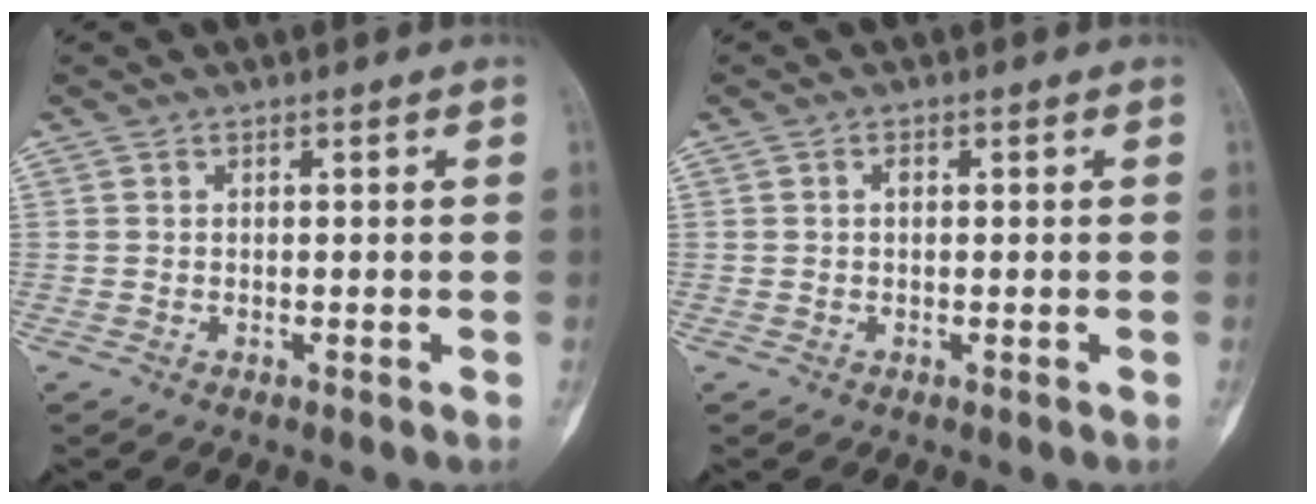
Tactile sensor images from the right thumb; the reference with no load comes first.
{"total": 0.8, "force": [0.0, 0.6, 0.6], "torque": [-0.006, 0.002, -0.002]}